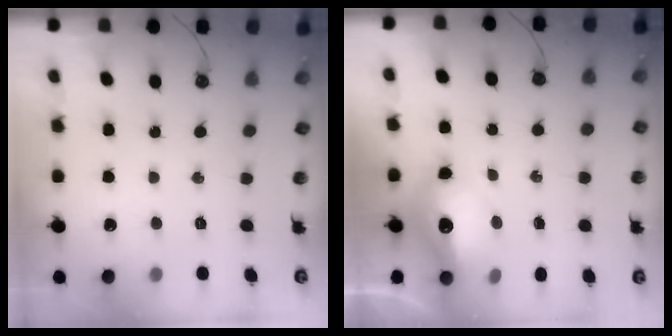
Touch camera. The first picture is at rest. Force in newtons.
{"total": 13.7, "press": 13.6, "slide": 1.5}